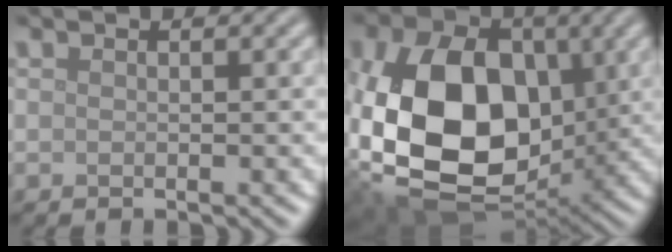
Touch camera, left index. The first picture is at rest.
{"total": 15.8, "force": [-0.2, 10.9, 11.5], "torque": [-0.230, -0.021, -0.005]}